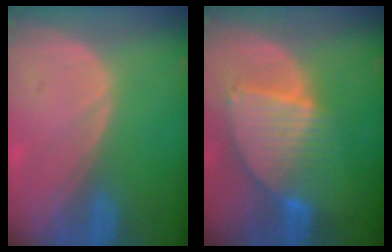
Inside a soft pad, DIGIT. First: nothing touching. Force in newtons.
{"total": 8.6, "press": 7.4, "slide": 4.3}